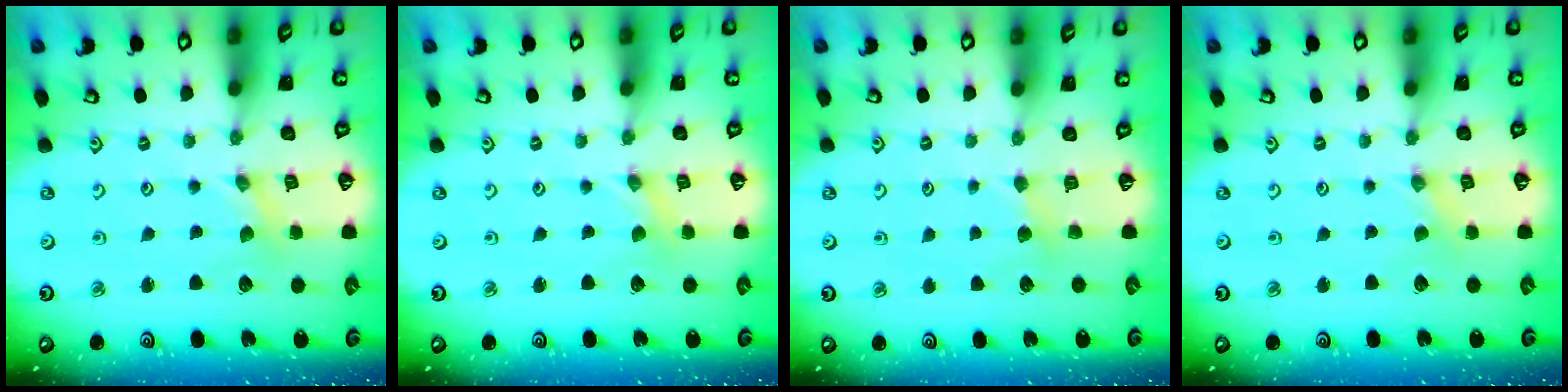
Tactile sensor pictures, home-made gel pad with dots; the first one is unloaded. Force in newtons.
{"total": 0.0}
{"total": 2.9, "press": 2.9, "slide": 0.5}
{"total": 0.5, "press": 0.5, "slide": 0.1}